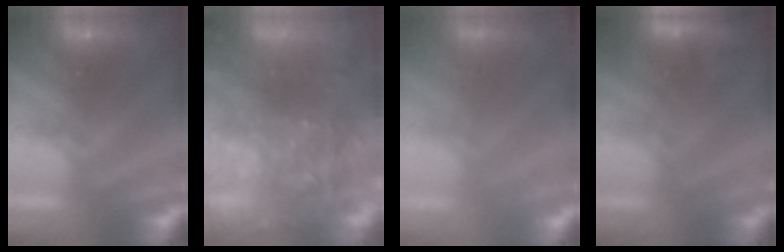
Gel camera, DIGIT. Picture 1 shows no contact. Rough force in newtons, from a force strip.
{"total": 7.6}
{"total": 2.0}
{"total": 4.8}